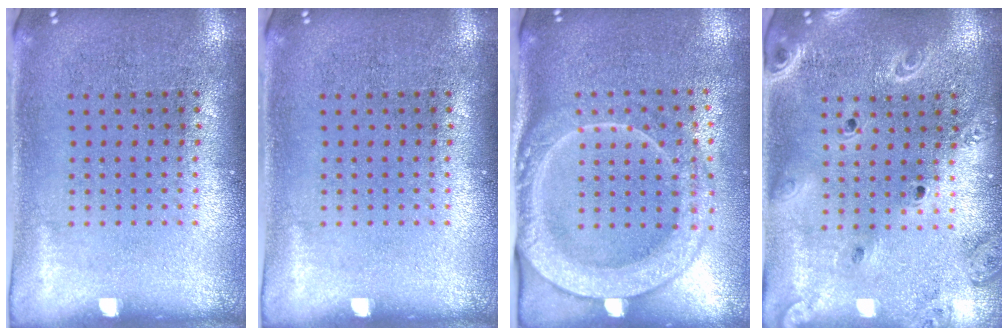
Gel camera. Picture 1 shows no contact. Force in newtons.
{"total": 0.0}
{"total": 2.4, "press": 2.2, "slide": 1.1}
{"total": 2.1, "press": 1.9, "slide": 0.9}